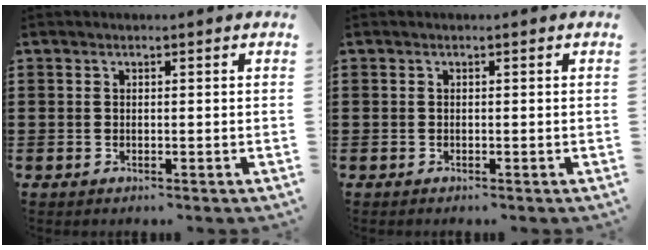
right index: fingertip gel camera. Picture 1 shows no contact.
{"total": 0.0}